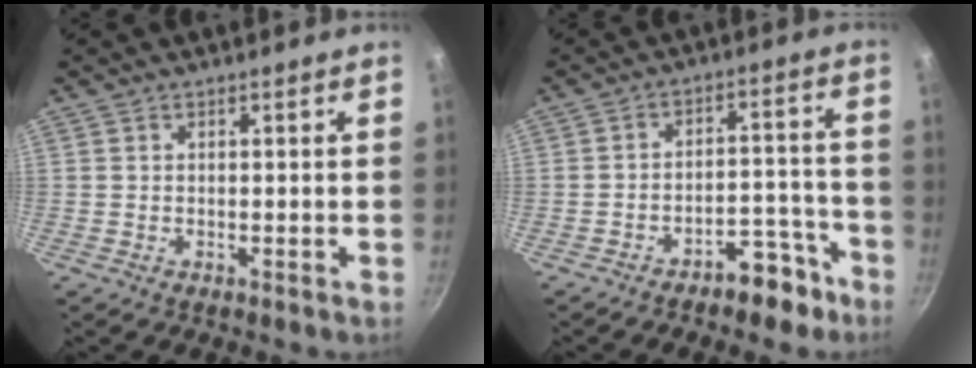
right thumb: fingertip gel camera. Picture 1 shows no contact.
{"total": 8.3, "force": [-5.9, 3.8, 4.5], "torque": [-0.025, 0.074, -0.071]}